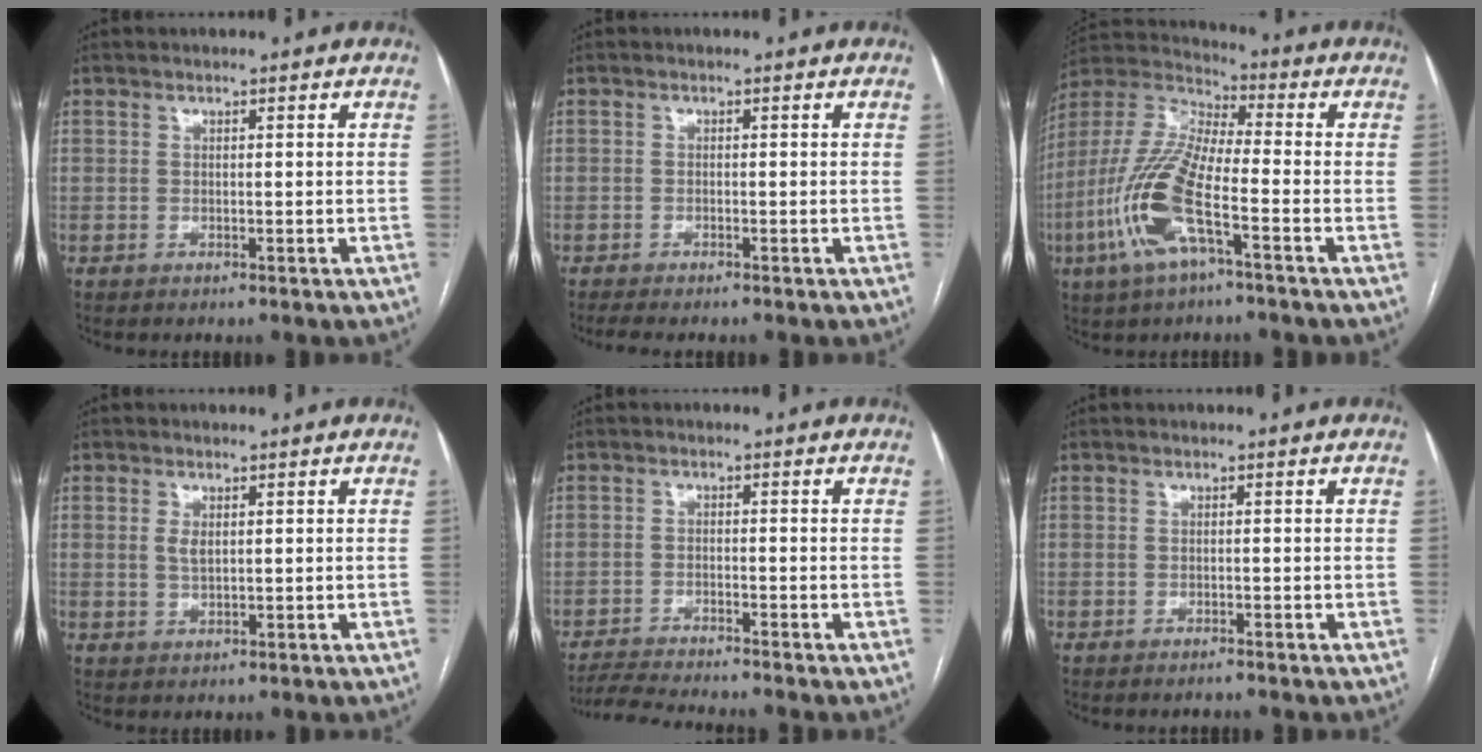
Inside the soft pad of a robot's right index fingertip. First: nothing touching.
{"total": 2.3, "force": [-1.9, 0.4, 1.1], "torque": [-0.018, -0.005, -0.030]}
{"total": 15.1, "force": [-5.5, 3.5, 13.7], "torque": [-0.305, -0.006, -0.110]}
{"total": 2.0, "force": [0.5, 0.9, 1.7], "torque": [-0.032, -0.004, 0.012]}
{"total": 5.7, "force": [-5.4, -0.9, 1.5], "torque": [-0.024, -0.018, -0.097]}
{"total": 0.7, "force": [-0.7, -0.1, 0.2], "torque": [-0.007, -0.001, -0.010]}